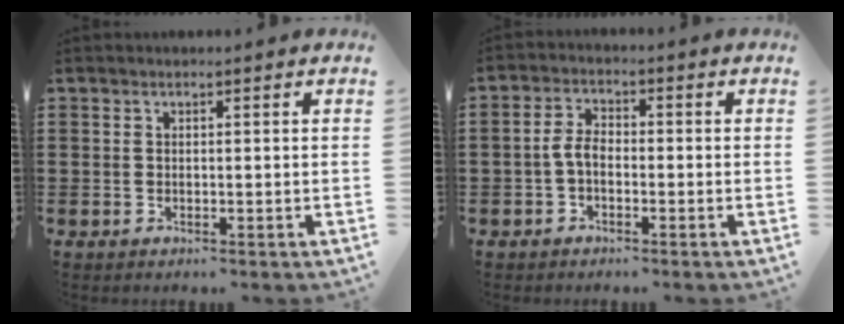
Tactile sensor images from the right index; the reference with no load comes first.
{"total": 3.2, "force": [-1.0, 1.3, 2.7], "torque": [-0.068, -0.002, -0.024]}